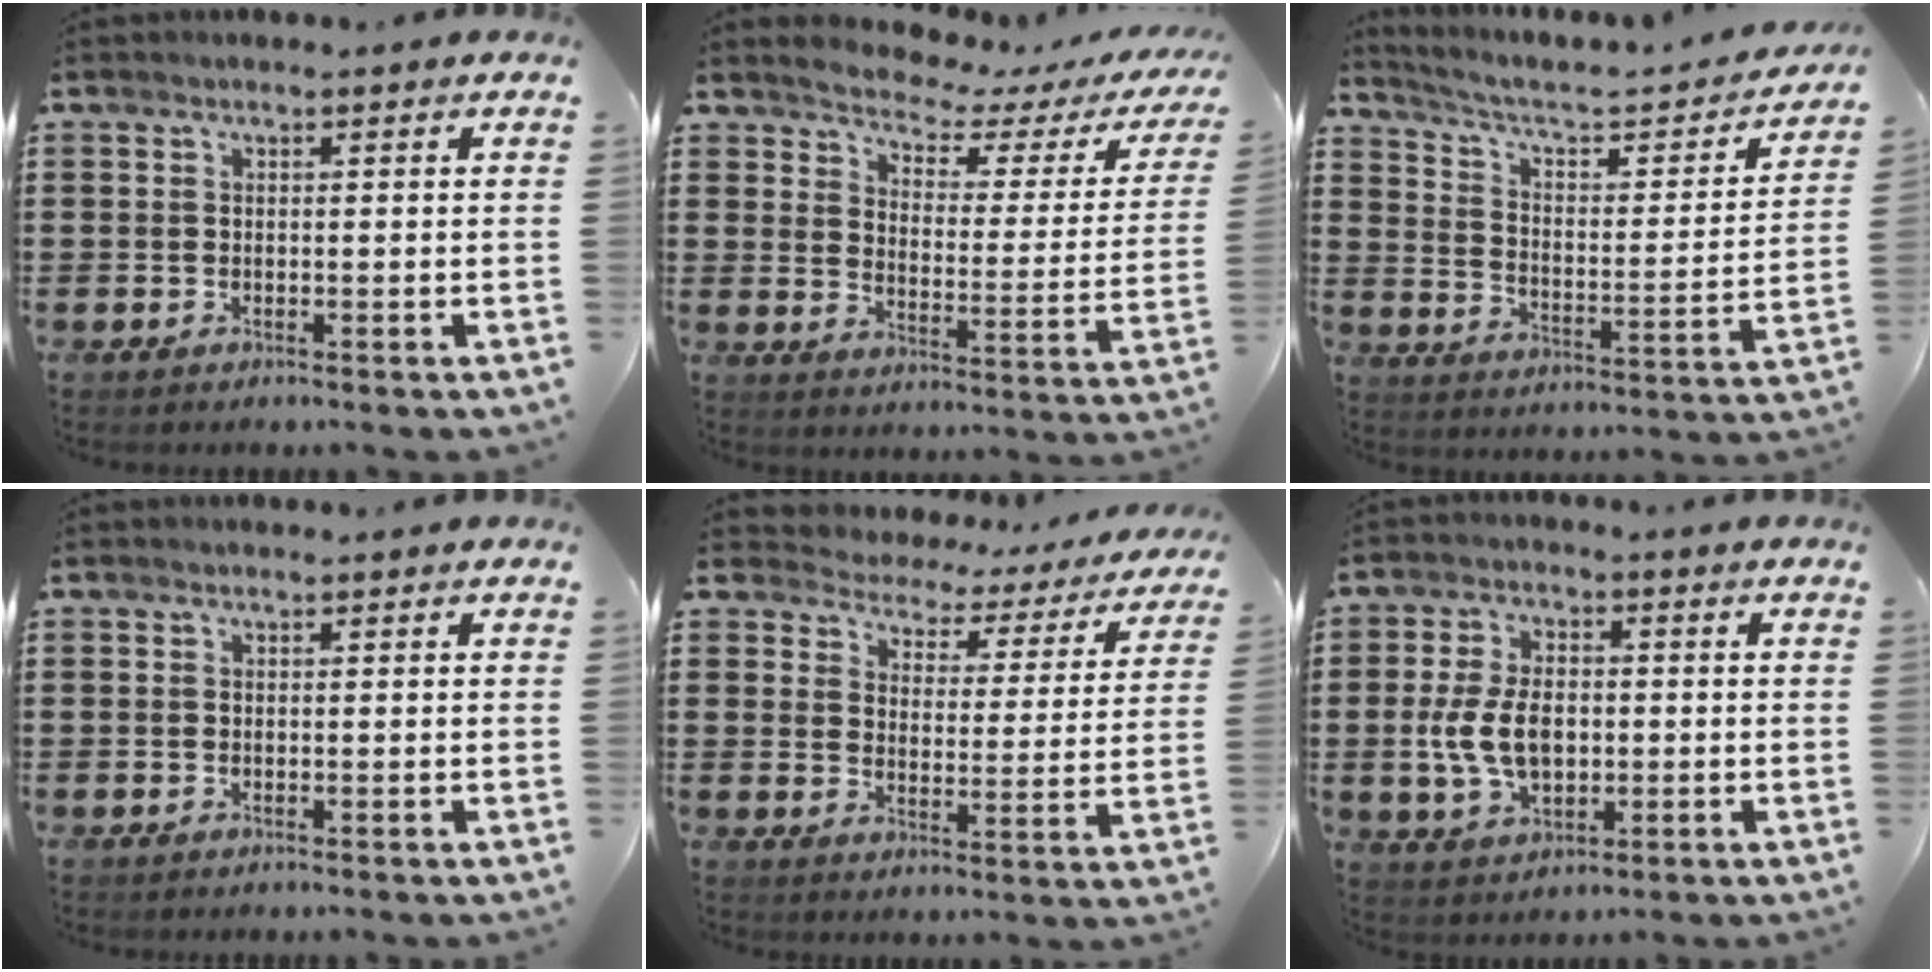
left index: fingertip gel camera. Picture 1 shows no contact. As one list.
[{"total": 3.3, "force": [3.1, 0.6, 0.7], "torque": [-0.037, -0.026, 0.045]}, {"total": 3.6, "force": [2.7, 1.1, 2.2], "torque": [-0.062, -0.029, 0.032]}, {"total": 0.0}, {"total": 3.1, "force": [3.0, 0.9, -0.3], "torque": [-0.019, -0.026, 0.042]}, {"total": 7.8, "force": [-0.5, 5.0, 6.1], "torque": [-0.133, 0.004, -0.017]}]